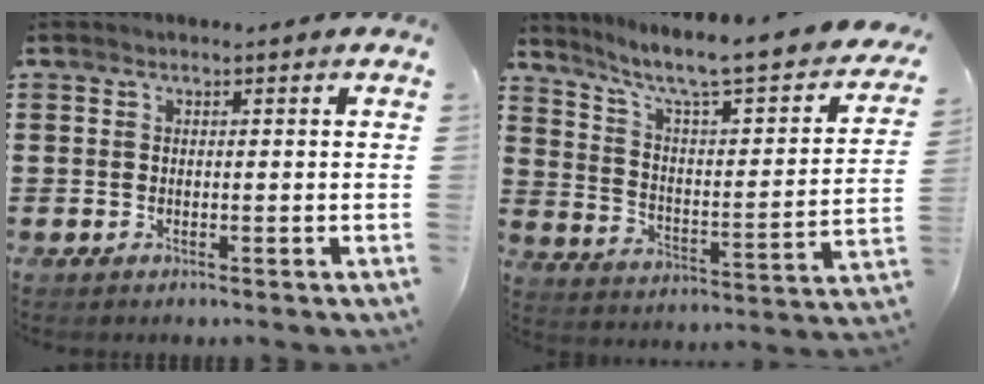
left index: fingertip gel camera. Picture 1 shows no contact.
{"total": 6.9, "force": [5.2, 0.4, 4.5], "torque": [-0.102, -0.049, 0.076]}